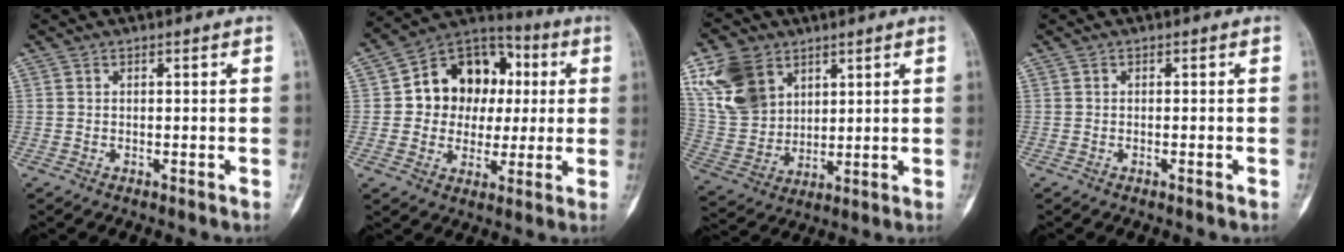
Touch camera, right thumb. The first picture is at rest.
{"total": 17.1, "force": [2.8, 13.9, 9.6], "torque": [-0.084, 0.025, 0.046]}
{"total": 13.7, "force": [6.7, 9.8, 6.8], "torque": [-0.122, -0.016, 0.146]}
{"total": 0.7, "force": [-0.4, 0.0, 0.5], "torque": [-0.010, 0.000, -0.005]}